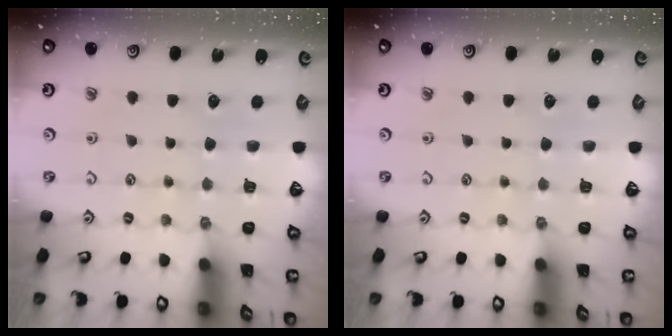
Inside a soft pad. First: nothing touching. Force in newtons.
{"total": 0.0}